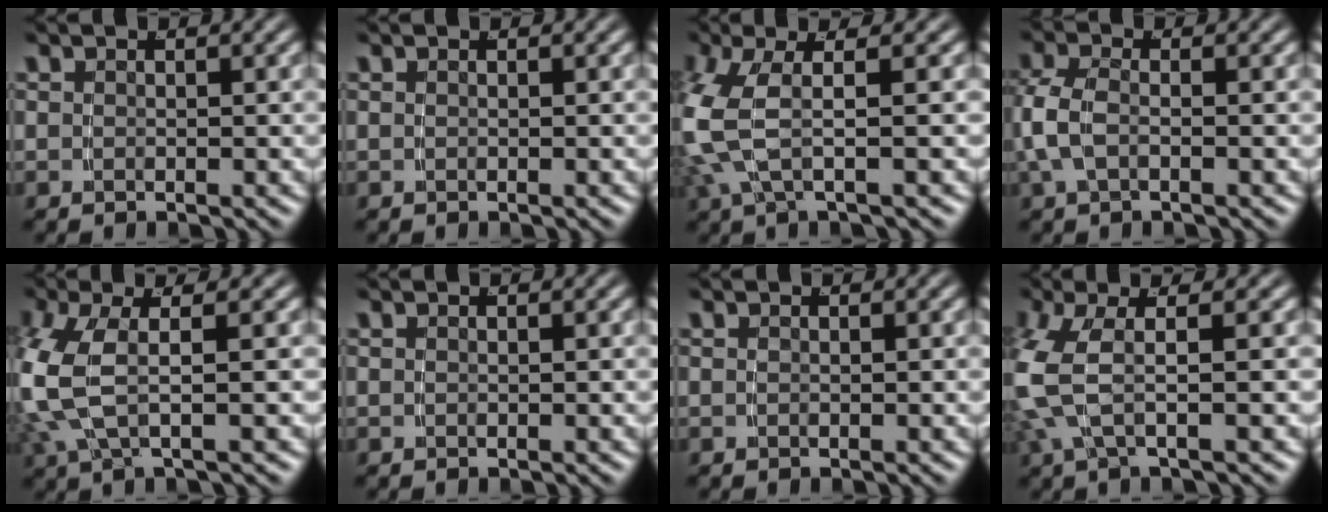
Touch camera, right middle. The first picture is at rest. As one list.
[{"total": 0.0}, {"total": 5.9, "force": [0.6, 2.8, 5.2], "torque": [-0.124, 0.003, 0.008]}, {"total": 2.9, "force": [-0.4, 1.6, 2.4], "torque": [-0.071, -0.012, 0.002]}, {"total": 6.3, "force": [0.2, 3.4, 5.2], "torque": [-0.135, -0.005, 0.007]}, {"total": 0.0}, {"total": 0.0}, {"total": 5.4, "force": [0.7, 2.3, 4.8], "torque": [-0.112, 0.007, 0.009]}]